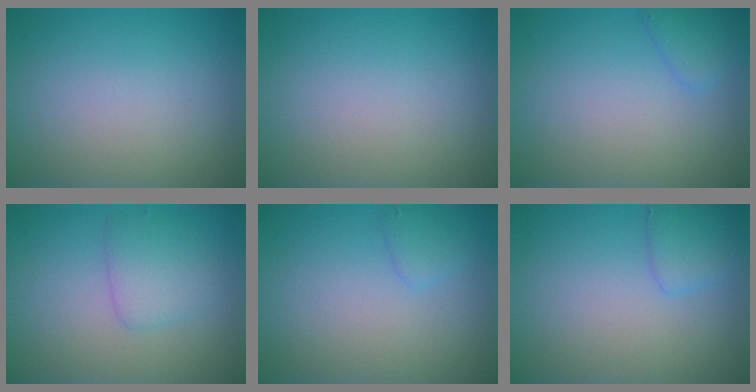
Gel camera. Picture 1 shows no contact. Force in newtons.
{"total": 0.0}
{"total": 1.5, "press": 1.5, "slide": 0.1}
{"total": 2.6, "press": 2.6, "slide": 0.0}
{"total": 1.2, "press": 1.2, "slide": 0.1}
{"total": 1.7, "press": 1.7, "slide": 0.1}